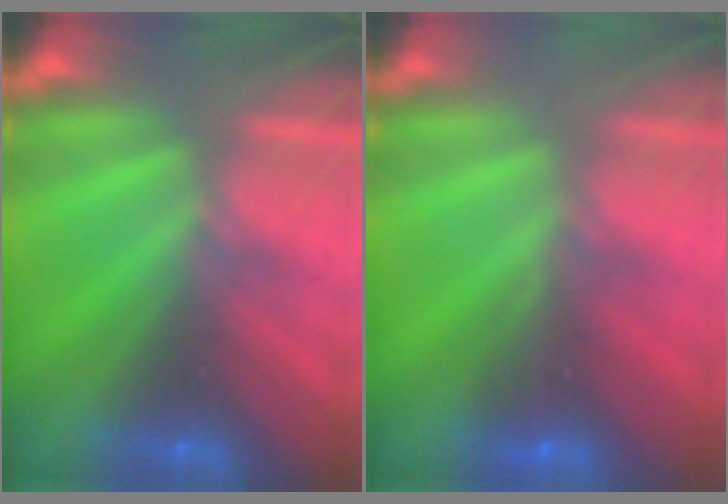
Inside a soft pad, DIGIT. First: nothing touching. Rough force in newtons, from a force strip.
{"total": 2.9}